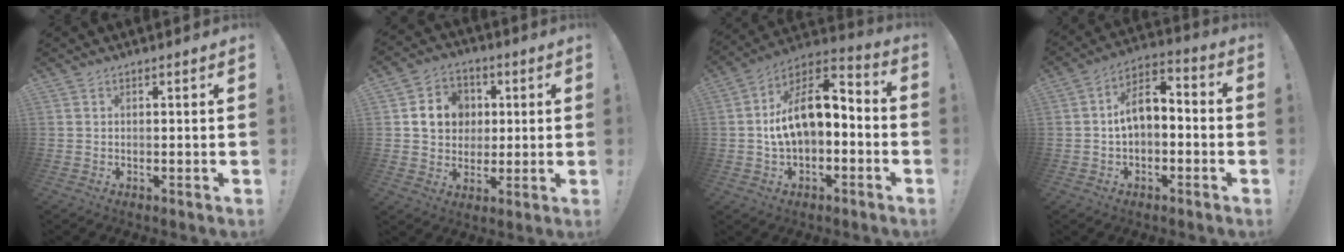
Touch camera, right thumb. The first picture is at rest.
{"total": 11.2, "force": [1.9, 10.0, 4.5], "torque": [-0.055, 0.000, 0.043]}
{"total": 13.4, "force": [1.6, 7.7, 10.9], "torque": [-0.177, 0.010, 0.034]}
{"total": 8.5, "force": [-0.2, 5.5, 6.5], "torque": [-0.104, 0.010, 0.002]}